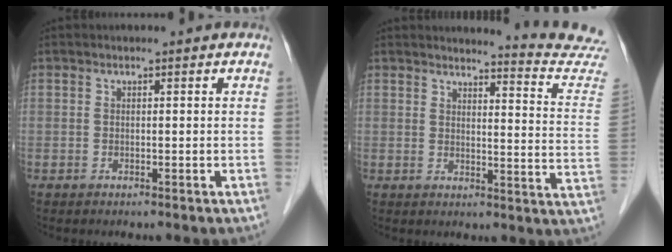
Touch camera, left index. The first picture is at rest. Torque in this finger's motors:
{"motor_torque": [-0.09, -0.14, 0.03, 0.01]}